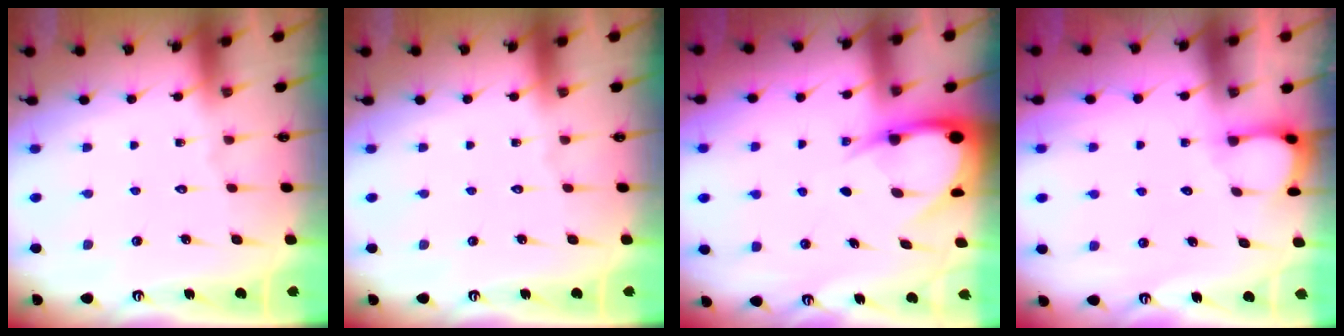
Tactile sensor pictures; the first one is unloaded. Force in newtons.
{"total": 0.0}
{"total": 6.9, "press": 6.8, "slide": 0.8}
{"total": 2.1, "press": 2.1, "slide": 0.3}